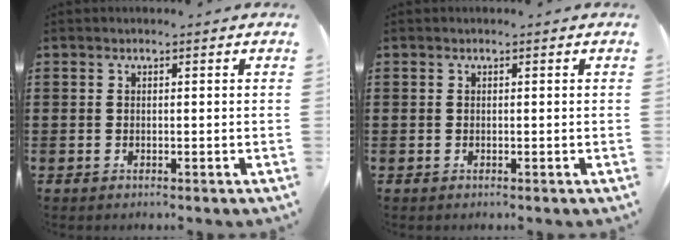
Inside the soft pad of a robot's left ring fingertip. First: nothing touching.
{"total": 0.0}